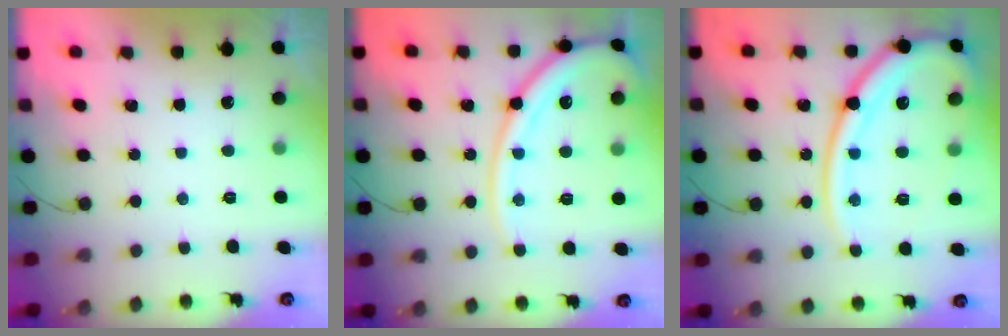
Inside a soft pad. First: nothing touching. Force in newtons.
{"total": 16.2, "press": 16.2, "slide": 1.7}
{"total": 20.1, "press": 20.0, "slide": 2.4}